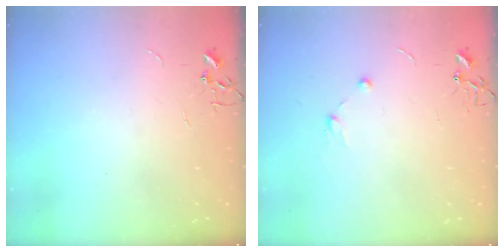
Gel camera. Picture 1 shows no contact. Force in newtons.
{"total": 7.3, "press": 7.2, "slide": 1.2}